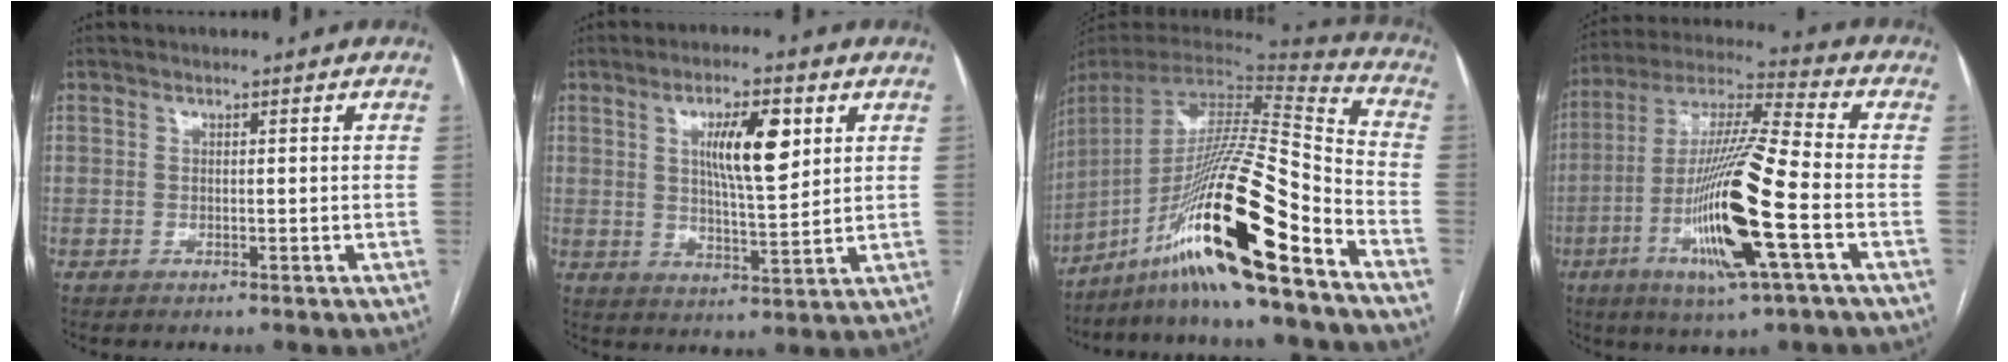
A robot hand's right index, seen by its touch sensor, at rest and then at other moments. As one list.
[{"total": 9.3, "force": [3.2, 2.1, 8.5], "torque": [-0.146, 0.003, 0.058]}, {"total": 24.5, "force": [-14.7, 0.4, 19.6], "torque": [-0.355, -0.012, -0.263]}, {"total": 18.8, "force": [-5.6, 0.9, 17.9], "torque": [-0.357, -0.018, -0.105]}]